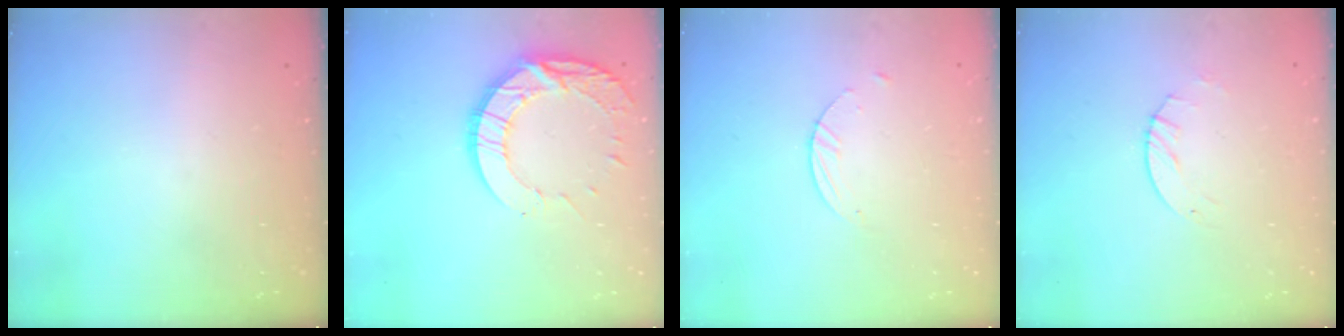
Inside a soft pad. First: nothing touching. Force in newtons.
{"total": 13.6, "press": 13.5, "slide": 1.1}
{"total": 2.1, "press": 2.1, "slide": 0.2}
{"total": 2.6, "press": 2.6, "slide": 0.3}